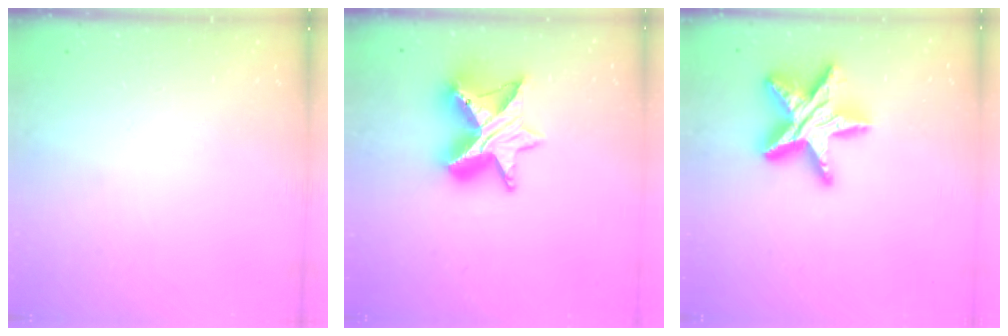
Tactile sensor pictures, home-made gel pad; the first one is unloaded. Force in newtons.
{"total": 12.6, "press": 12.5, "slide": 0.9}
{"total": 18.6, "press": 18.5, "slide": 1.3}